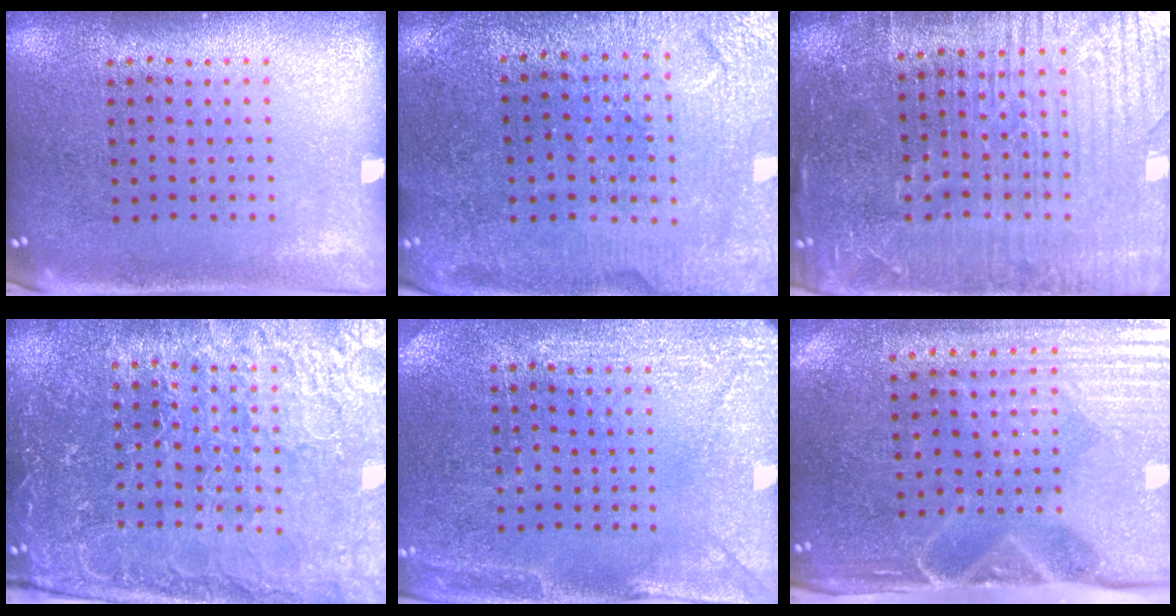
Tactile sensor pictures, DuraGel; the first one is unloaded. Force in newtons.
{"total": 1.5, "press": 1.5, "slide": 0.2}
{"total": 5.1, "press": 4.7, "slide": 2.0}
{"total": 4.3, "press": 4.2, "slide": 1.1}
{"total": 2.9, "press": 2.8, "slide": 0.6}
{"total": 4.7, "press": 4.1, "slide": 2.4}